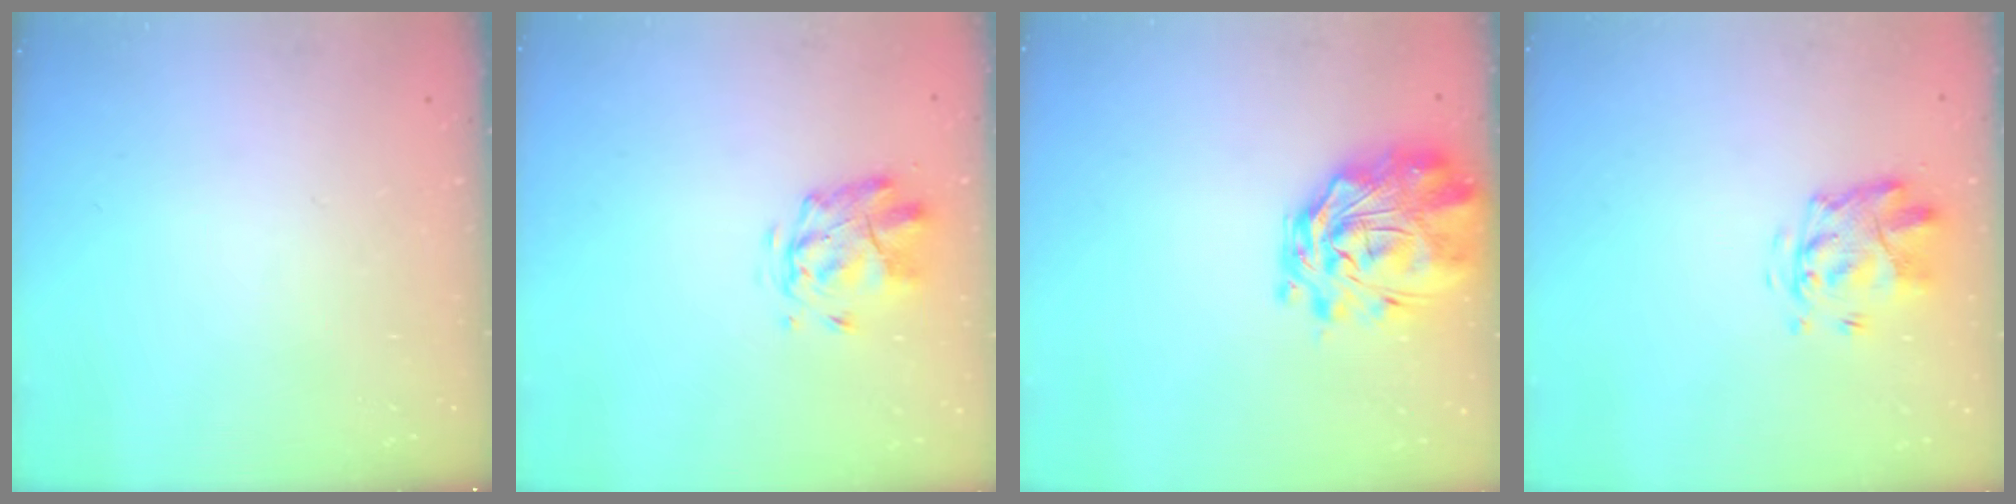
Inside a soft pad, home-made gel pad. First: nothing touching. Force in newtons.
{"total": 2.8, "press": 2.4, "slide": 1.3}
{"total": 3.5, "press": 3.1, "slide": 1.6}
{"total": 3.8, "press": 3.4, "slide": 1.7}